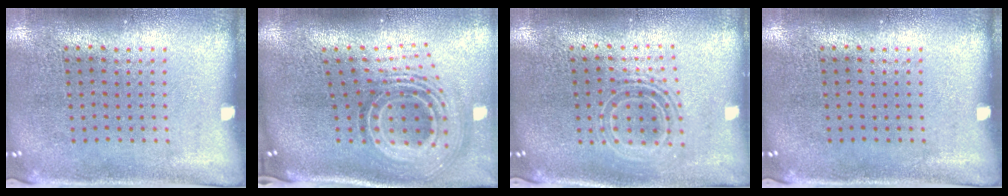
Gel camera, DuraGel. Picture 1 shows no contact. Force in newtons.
{"total": 2.4, "press": 1.6, "slide": 1.7}
{"total": 1.6, "press": 1.3, "slide": 1.0}
{"total": 0.0}